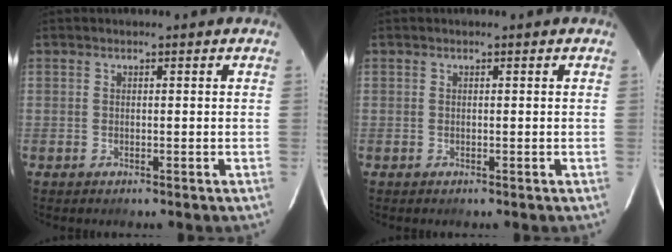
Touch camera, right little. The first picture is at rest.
{"total": 0.0}